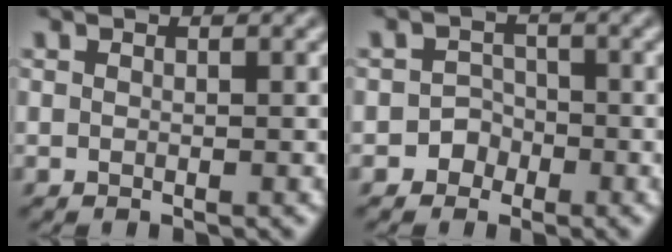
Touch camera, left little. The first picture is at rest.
{"total": 2.5, "force": [-1.4, 2.0, 0.1], "torque": [0.026, 0.011, -0.038]}